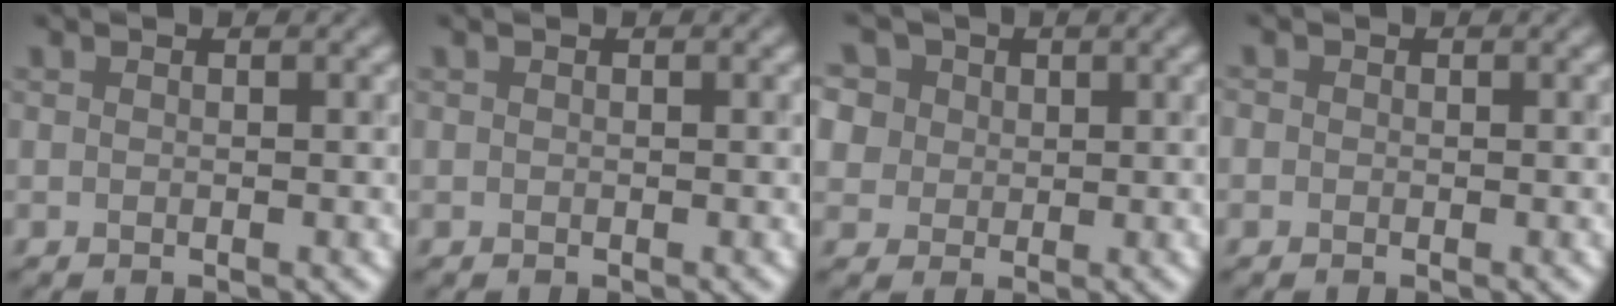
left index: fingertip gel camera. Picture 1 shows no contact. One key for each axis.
{"total": 0.0}
{"total": 9.3, "fx": 4.8, "fy": 6.7, "fz": 4.2, "tx": -0.087, "ty": 0.028, "tz": 0.056}
{"total": 0.6, "fx": 0.0, "fy": 0.6, "fz": 0.1, "tx": 0.002, "ty": -0.005, "tz": -0.004}